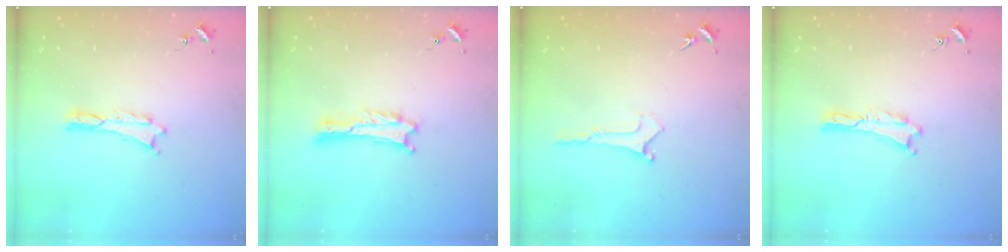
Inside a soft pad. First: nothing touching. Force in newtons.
{"total": 0.6, "press": 0.6, "slide": 0.1}
{"total": 0.0}
{"total": 0.0}